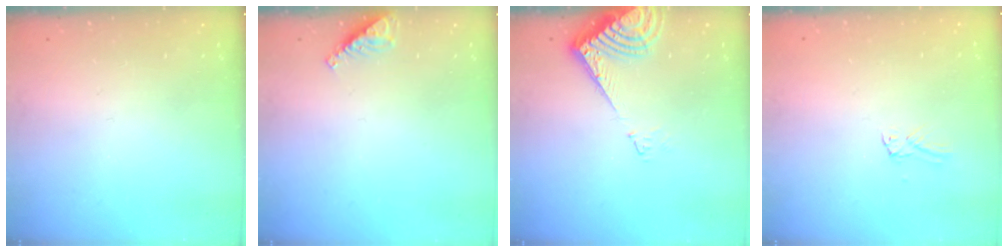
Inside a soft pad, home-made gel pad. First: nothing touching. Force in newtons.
{"total": 5.8, "press": 5.8, "slide": 0.8}
{"total": 8.2, "press": 8.1, "slide": 0.7}
{"total": 1.5, "press": 1.5, "slide": 0.1}